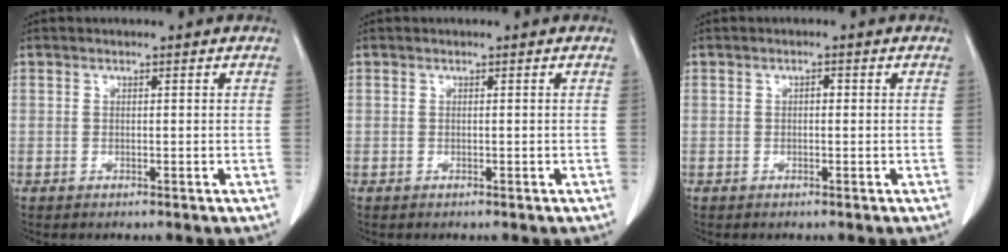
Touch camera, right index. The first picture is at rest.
{"total": 0.0}
{"total": 0.8, "force": [0.0, 0.5, 0.7], "torque": [-0.009, 0.003, -0.001]}